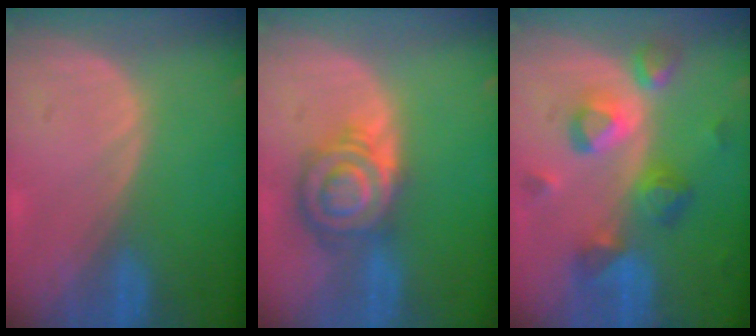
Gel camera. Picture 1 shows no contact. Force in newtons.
{"total": 7.4, "press": 7.4, "slide": 0.4}
{"total": 9.1, "press": 8.1, "slide": 4.0}